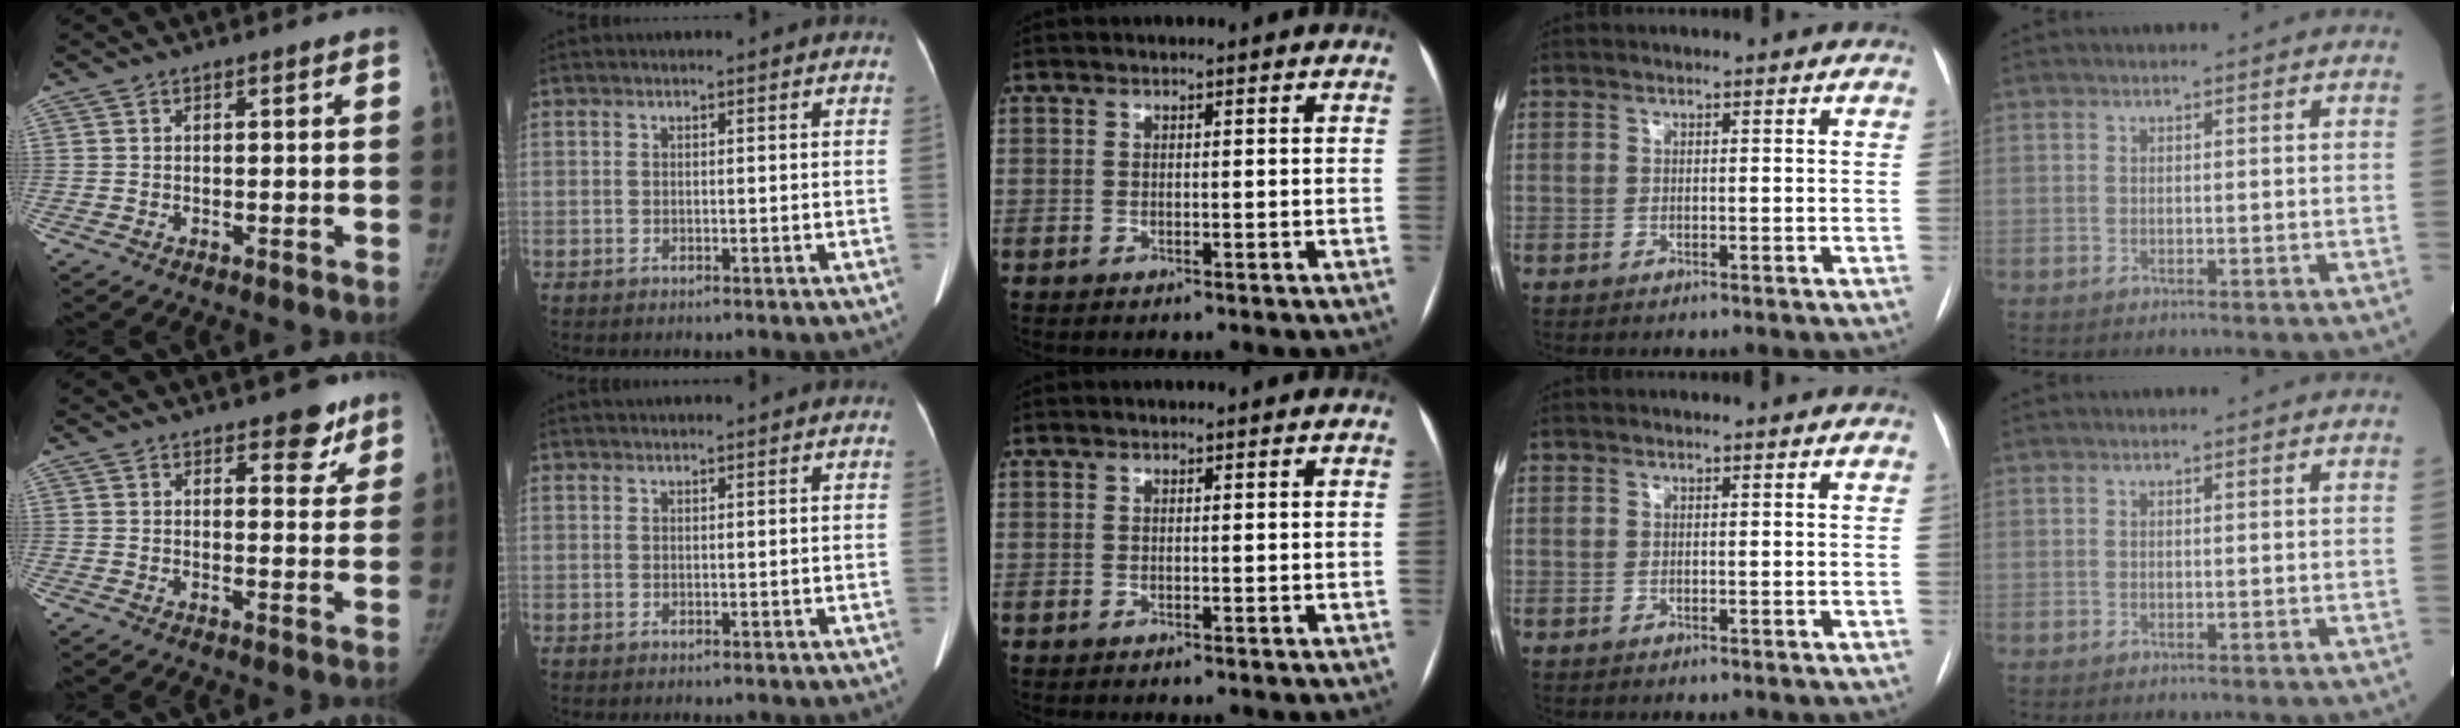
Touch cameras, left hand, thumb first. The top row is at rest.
{"thumb": {"total": 5.3, "force": [3.6, 2.7, 2.8], "torque": [-0.001, -0.019, 0.045]}, "index": {"total": 2.1, "force": [2.0, -0.1, 0.6], "torque": [-0.007, 0.026, 0.033]}}